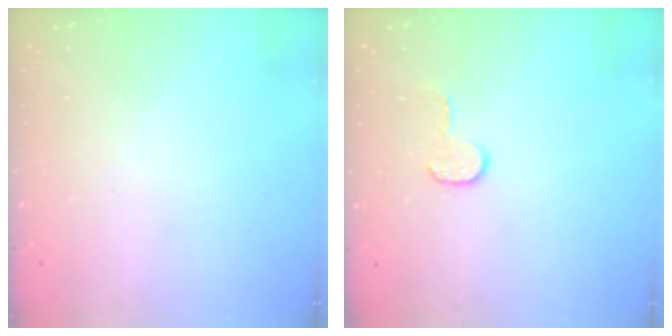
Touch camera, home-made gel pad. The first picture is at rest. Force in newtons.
{"total": 5.9, "press": 5.9, "slide": 0.4}